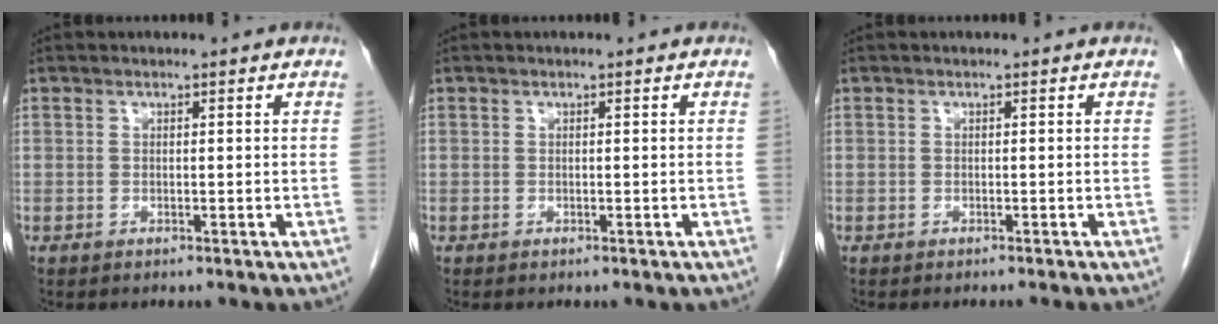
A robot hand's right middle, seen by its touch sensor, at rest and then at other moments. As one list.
[{"total": 0.0}, {"total": 1.8, "force": [-1.6, -0.3, 0.7], "torque": [-0.007, 0.003, -0.019]}]